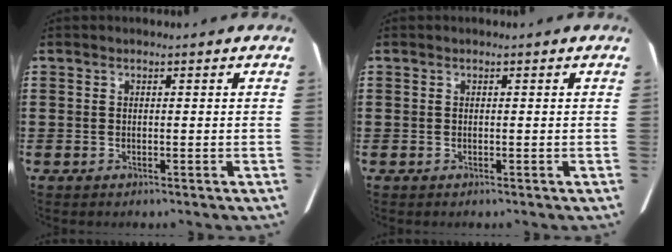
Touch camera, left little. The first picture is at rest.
{"total": 0.0}